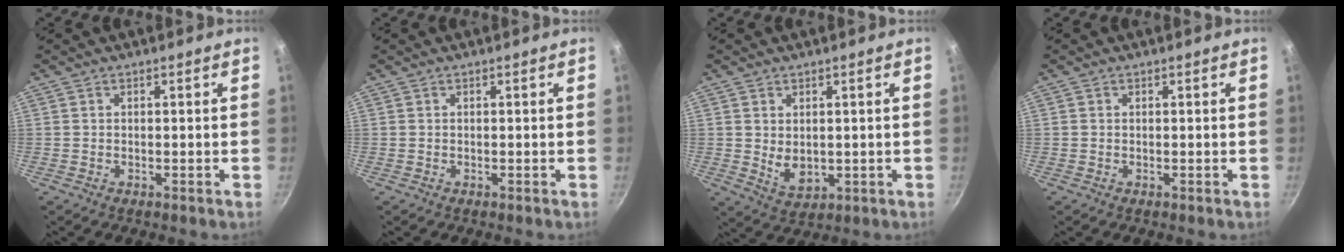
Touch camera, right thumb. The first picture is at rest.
{"total": 0.0}
{"total": 5.1, "force": [0.6, 3.5, 3.7], "torque": [-0.054, -0.016, 0.021]}
{"total": 0.0}